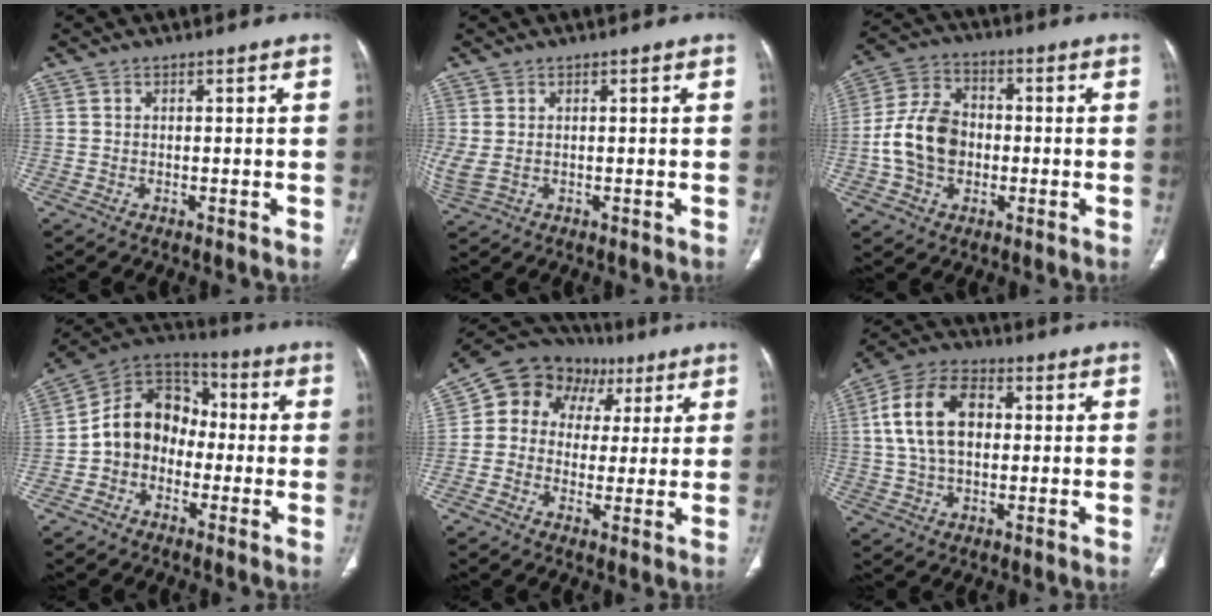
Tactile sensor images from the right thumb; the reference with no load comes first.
{"total": 3.4, "force": [0.2, 2.2, 2.7], "torque": [-0.083, 0.004, 0.013]}
{"total": 12.3, "force": [-1.5, 9.2, 8.1], "torque": [-0.136, 0.028, -0.030]}
{"total": 12.8, "force": [-1.8, 10.5, 7.1], "torque": [-0.088, 0.047, -0.045]}
{"total": 14.3, "force": [3.7, 12.1, 6.5], "torque": [-0.062, 0.032, 0.053]}
{"total": 13.7, "force": [2.0, 8.8, 10.4], "torque": [-0.188, 0.022, 0.031]}